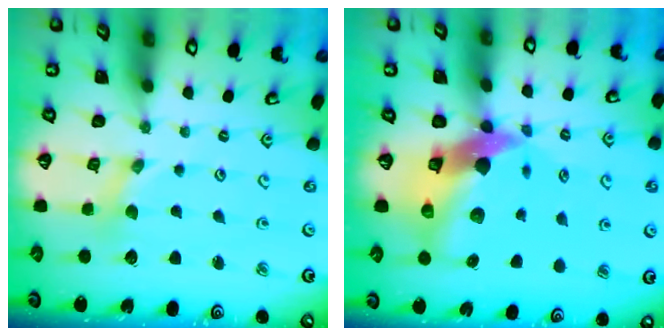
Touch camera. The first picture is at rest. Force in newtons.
{"total": 14.0, "press": 13.8, "slide": 2.1}